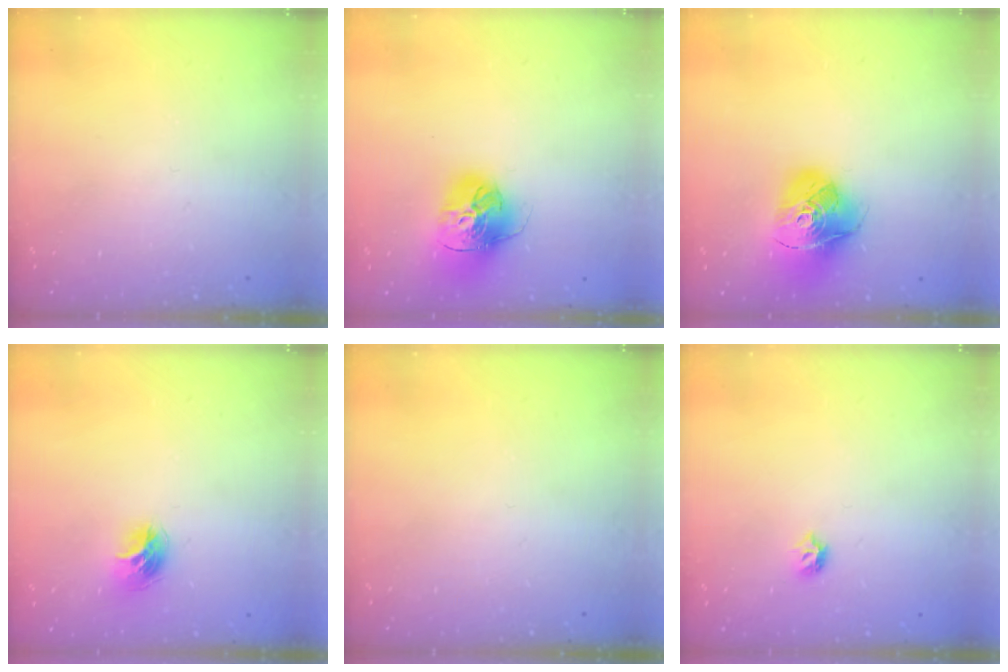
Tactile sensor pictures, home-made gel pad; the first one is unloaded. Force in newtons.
{"total": 17.4, "press": 17.3, "slide": 2.1}
{"total": 16.4, "press": 16.3, "slide": 1.8}
{"total": 9.5, "press": 9.5, "slide": 0.4}
{"total": 0.0}
{"total": 4.8, "press": 4.7, "slide": 1.0}